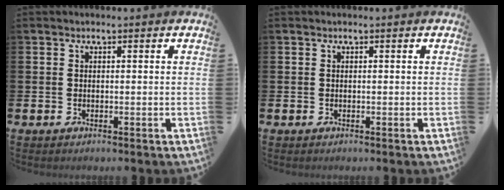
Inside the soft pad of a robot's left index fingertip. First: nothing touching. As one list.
[{"total": 0.0}]